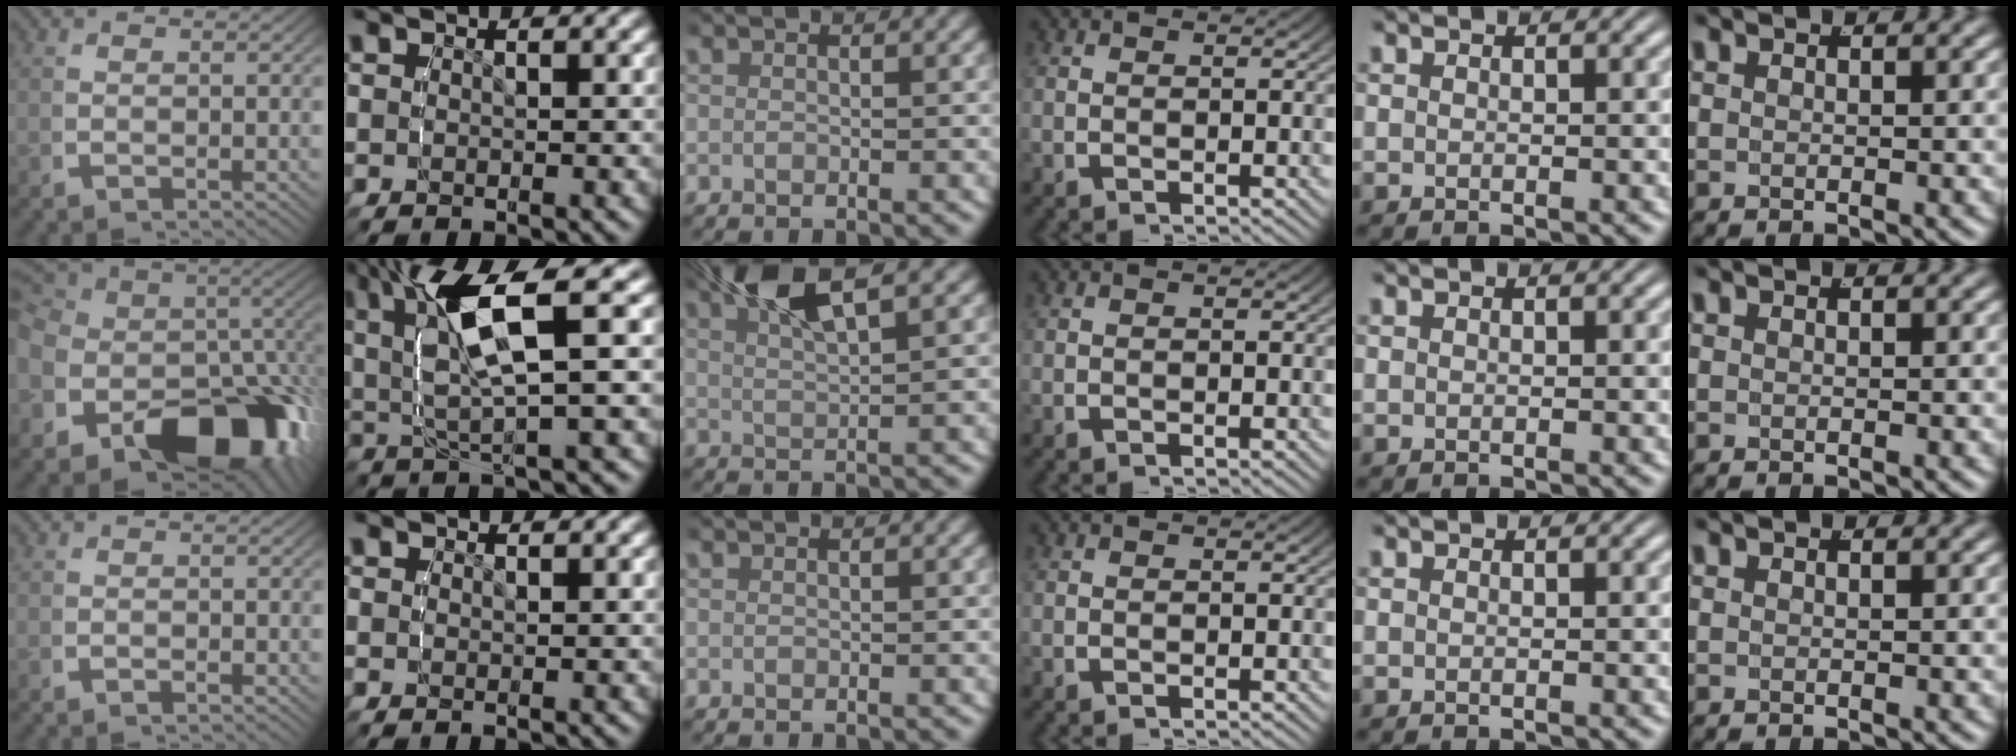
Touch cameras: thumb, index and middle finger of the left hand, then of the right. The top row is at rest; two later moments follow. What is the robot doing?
{"motion": "lift_and_place", "object": "glasses"}